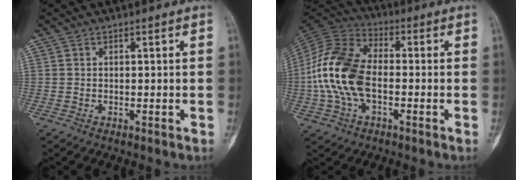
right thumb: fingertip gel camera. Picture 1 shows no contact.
{"total": 16.0, "force": [-2.0, 9.6, 12.6], "torque": [-0.266, 0.032, -0.042]}